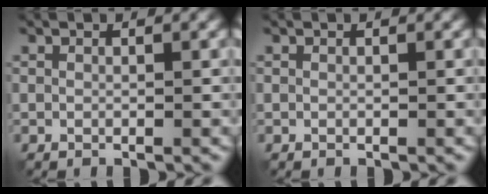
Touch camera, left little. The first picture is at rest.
{"total": 0.0}